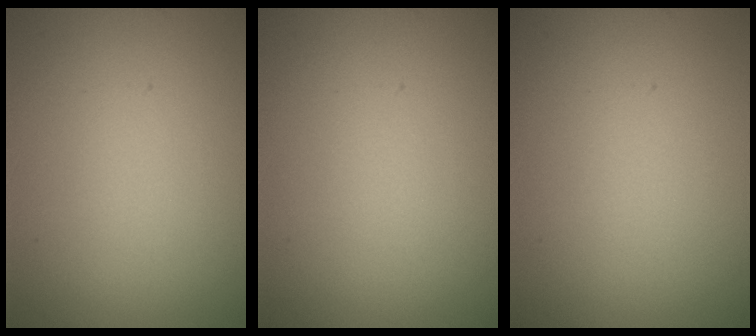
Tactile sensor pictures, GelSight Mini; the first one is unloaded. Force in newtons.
{"total": 0.0}
{"total": 0.0}